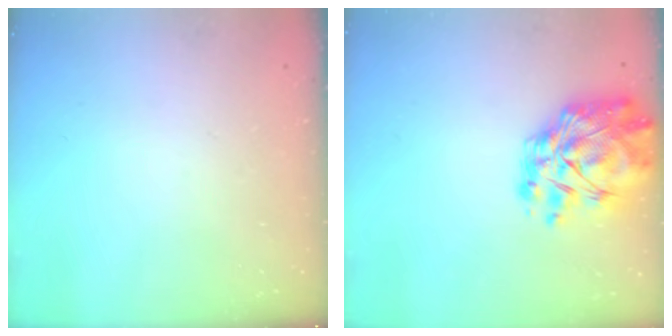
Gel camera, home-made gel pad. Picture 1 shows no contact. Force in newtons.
{"total": 14.7, "press": 13.7, "slide": 5.6}